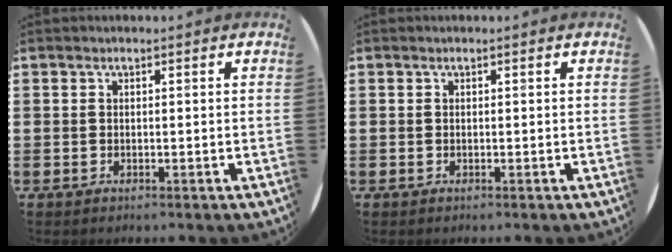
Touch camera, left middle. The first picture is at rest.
{"total": 0.0}